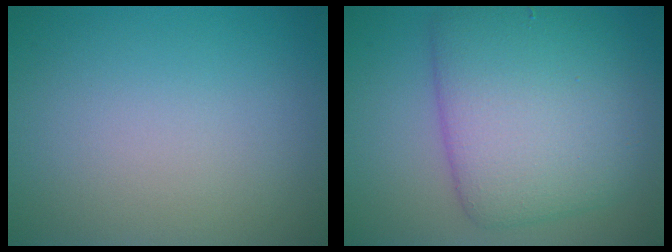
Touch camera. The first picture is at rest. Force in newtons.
{"total": 8.7, "press": 8.7, "slide": 0.2}